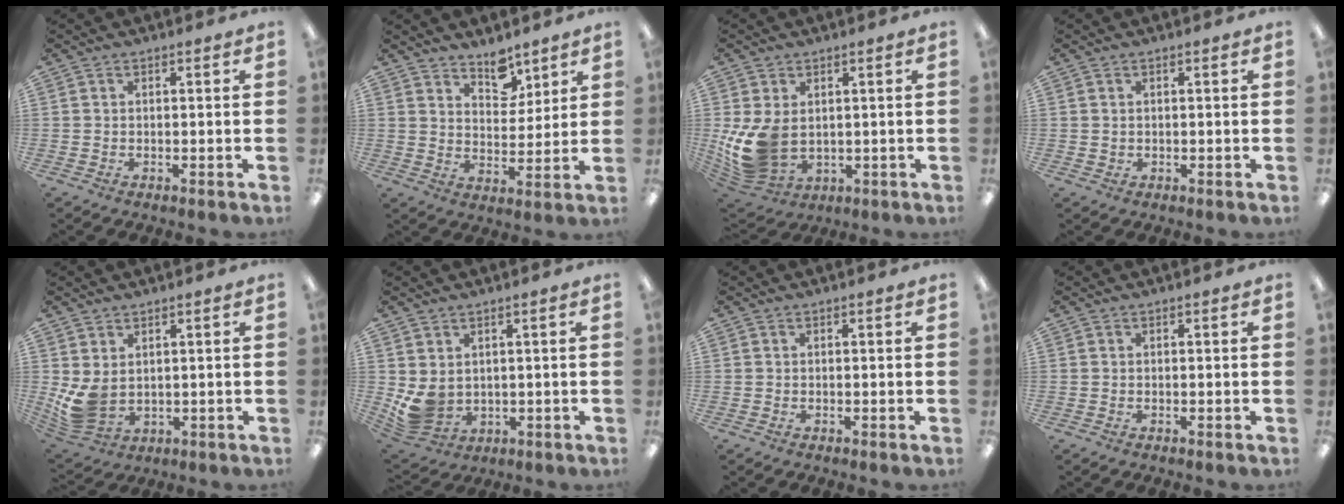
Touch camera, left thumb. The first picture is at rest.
{"total": 7.8, "force": [6.5, 3.8, 1.9], "torque": [-0.012, -0.048, 0.118]}
{"total": 11.6, "force": [0.0, 8.3, 8.1], "torque": [-0.195, -0.004, 0.007]}
{"total": 0.6, "force": [0.3, 0.5, 0.0], "torque": [0.000, 0.003, 0.006]}
{"total": 6.8, "force": [1.9, 4.7, 4.5], "torque": [-0.116, -0.017, 0.039]}
{"total": 6.1, "force": [1.8, 4.8, 3.3], "torque": [-0.092, -0.011, 0.038]}
{"total": 0.0}
{"total": 0.0}